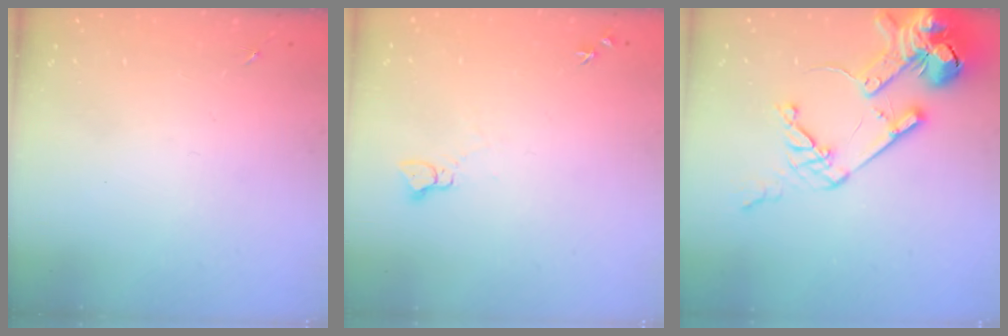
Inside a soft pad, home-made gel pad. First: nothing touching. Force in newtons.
{"total": 3.8, "press": 3.8, "slide": 0.4}
{"total": 23.3, "press": 23.1, "slide": 3.0}